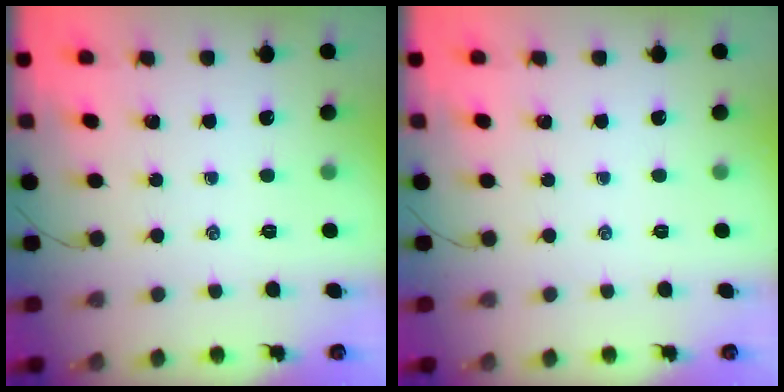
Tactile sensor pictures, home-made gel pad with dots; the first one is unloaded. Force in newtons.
{"total": 0.0}